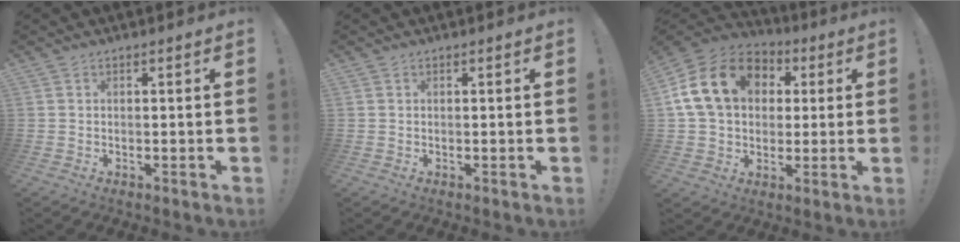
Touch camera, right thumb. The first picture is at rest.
{"total": 0.0}
{"total": 19.6, "force": [5.0, 14.7, 12.0], "torque": [-0.198, 0.004, 0.100]}